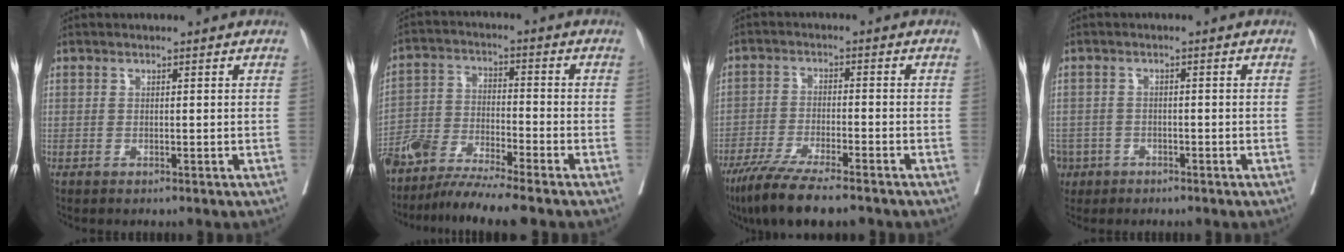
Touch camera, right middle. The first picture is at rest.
{"total": 8.4, "force": [-7.5, -0.4, 3.6], "torque": [-0.075, -0.014, -0.146]}
{"total": 11.1, "force": [-8.8, 1.2, 6.7], "torque": [-0.114, -0.028, -0.144]}
{"total": 6.3, "force": [-3.8, 5.0, 1.1], "torque": [-0.040, 0.001, -0.063]}